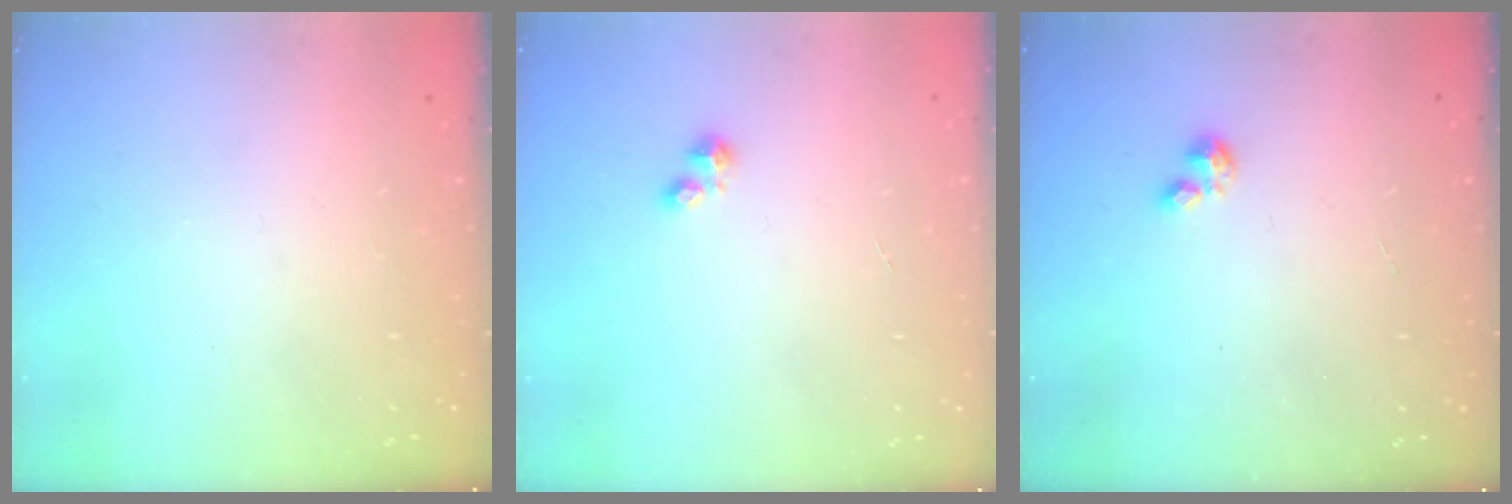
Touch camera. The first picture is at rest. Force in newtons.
{"total": 1.9, "press": 1.8, "slide": 0.2}
{"total": 0.7, "press": 0.6, "slide": 0.2}